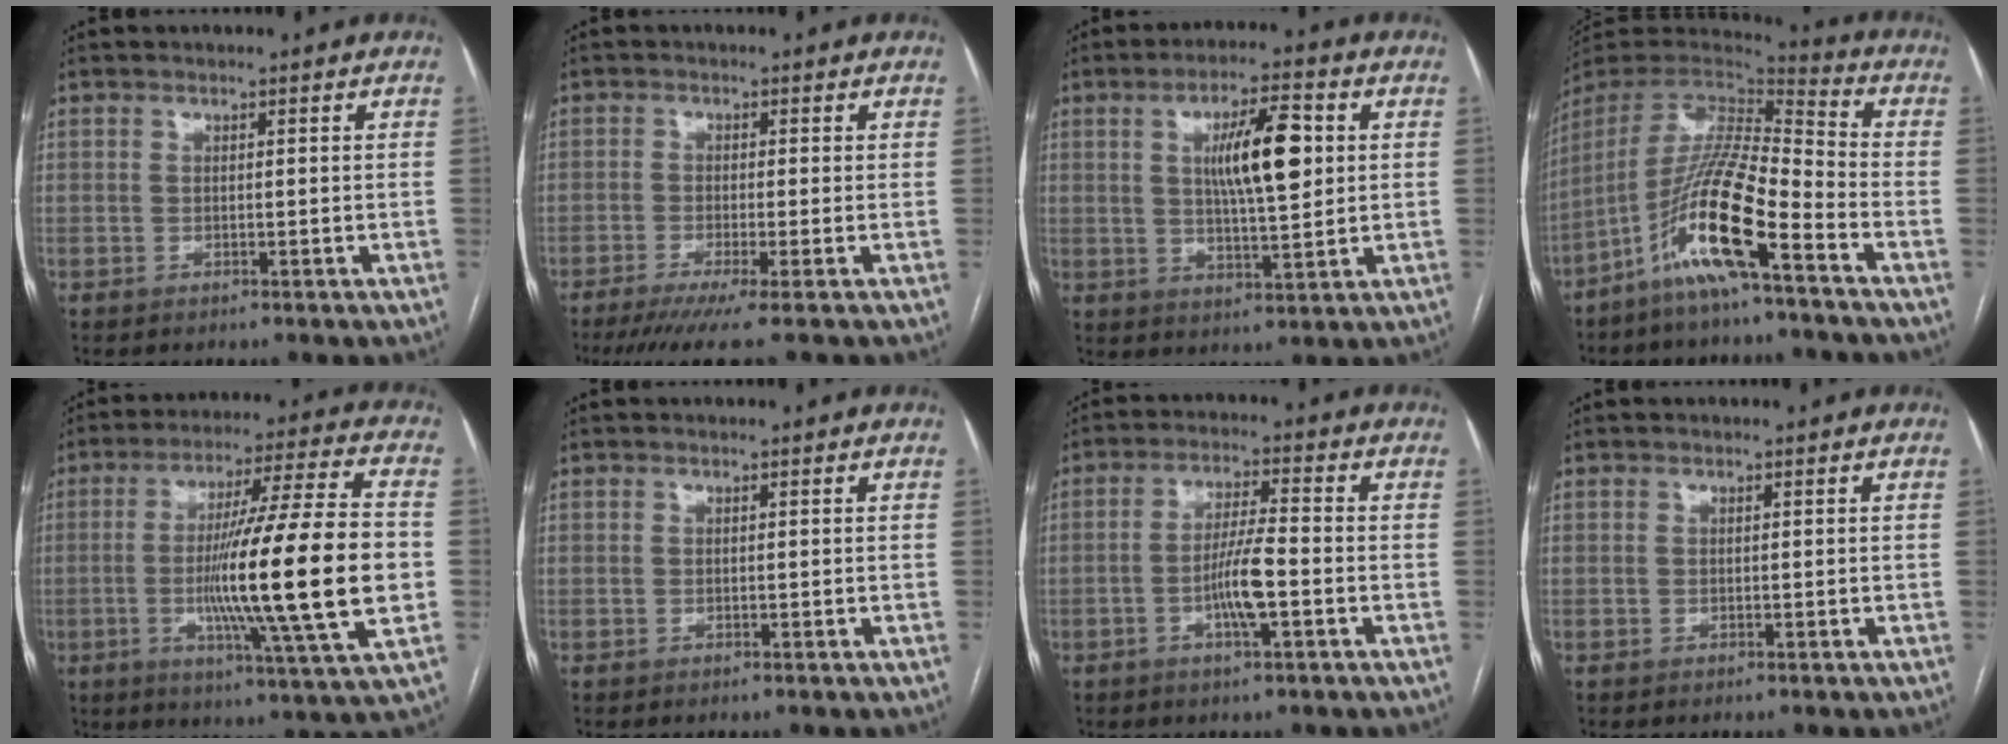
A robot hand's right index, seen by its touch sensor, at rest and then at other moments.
{"total": 6.0, "force": [-4.4, -0.9, 4.1], "torque": [-0.055, -0.016, -0.074]}
{"total": 10.3, "force": [2.2, 2.1, 9.9], "torque": [-0.170, 0.006, 0.038]}
{"total": 15.7, "force": [-8.4, 1.1, 13.1], "torque": [-0.263, -0.011, -0.163]}
{"total": 22.5, "force": [-2.6, -0.2, 22.3], "torque": [-0.347, -0.007, -0.052]}
{"total": 0.0}
{"total": 6.6, "force": [-2.0, 0.5, 6.3], "torque": [-0.125, 0.001, -0.037]}
{"total": 0.0}